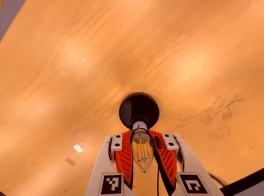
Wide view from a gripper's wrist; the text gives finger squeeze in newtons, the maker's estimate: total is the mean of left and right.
{"total": 22.4, "left": 25.5, "right": 19.2}